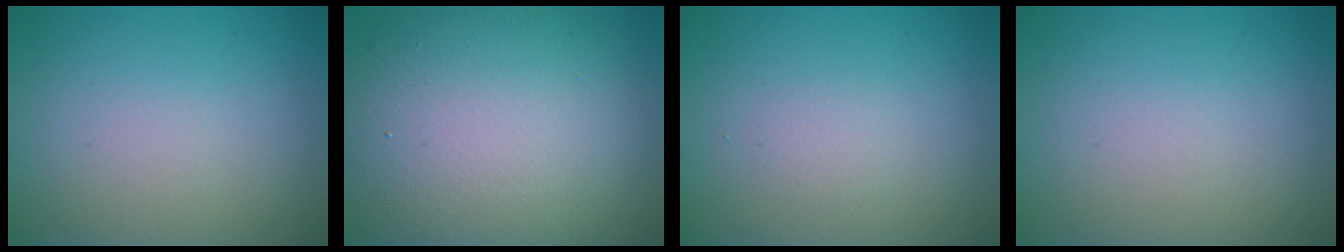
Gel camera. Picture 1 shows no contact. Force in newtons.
{"total": 14.7, "press": 14.6, "slide": 1.5}
{"total": 0.9, "press": 0.9, "slide": 0.0}
{"total": 0.0}